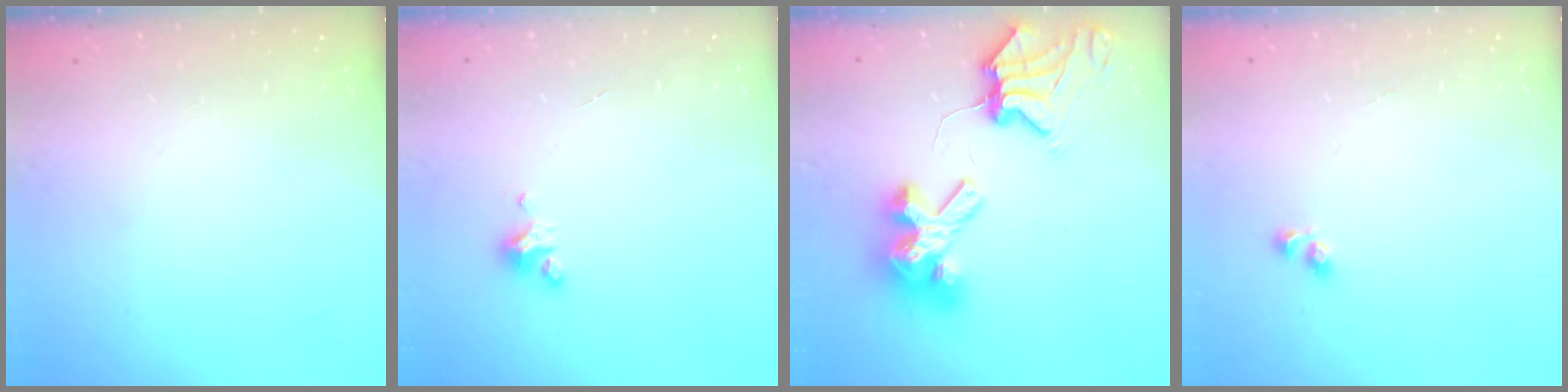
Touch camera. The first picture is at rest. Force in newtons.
{"total": 2.9, "press": 2.9, "slide": 0.3}
{"total": 11.3, "press": 11.3, "slide": 1.4}
{"total": 4.7, "press": 4.2, "slide": 2.2}